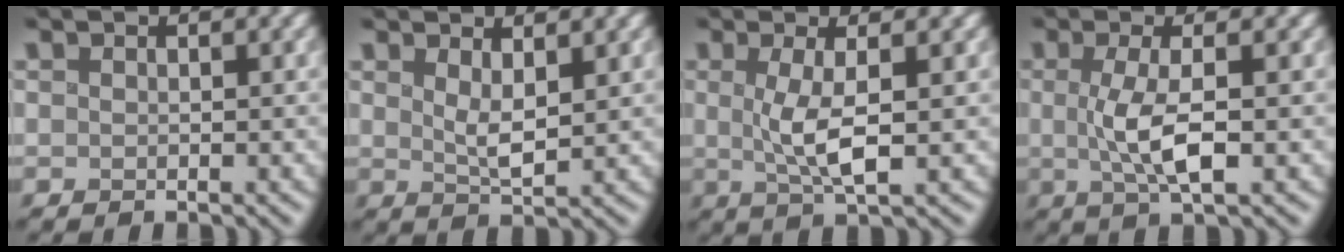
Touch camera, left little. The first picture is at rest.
{"total": 2.3, "force": [0.9, 0.8, 2.0], "torque": [-0.039, -0.009, 0.018]}
{"total": 3.5, "force": [-0.3, 0.8, 3.4], "torque": [-0.068, -0.002, -0.003]}
{"total": 3.7, "force": [-0.6, 0.8, 3.6], "torque": [-0.073, -0.001, -0.012]}